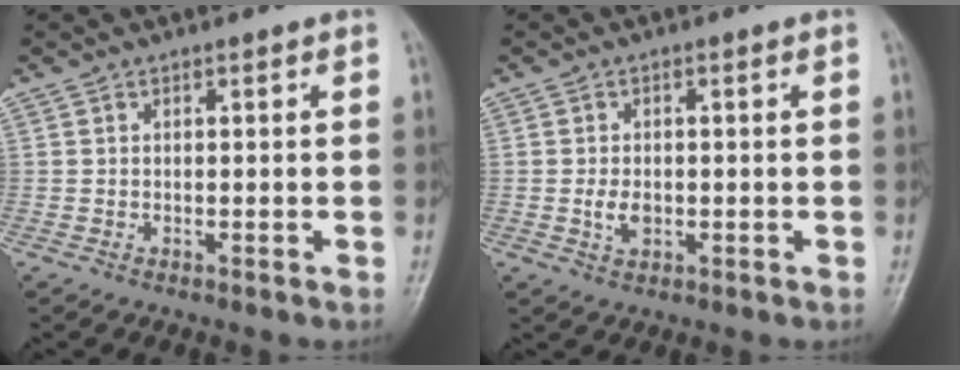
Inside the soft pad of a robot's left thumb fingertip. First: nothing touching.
{"total": 3.0, "force": [-0.5, 1.9, 2.2], "torque": [-0.040, -0.001, -0.007]}